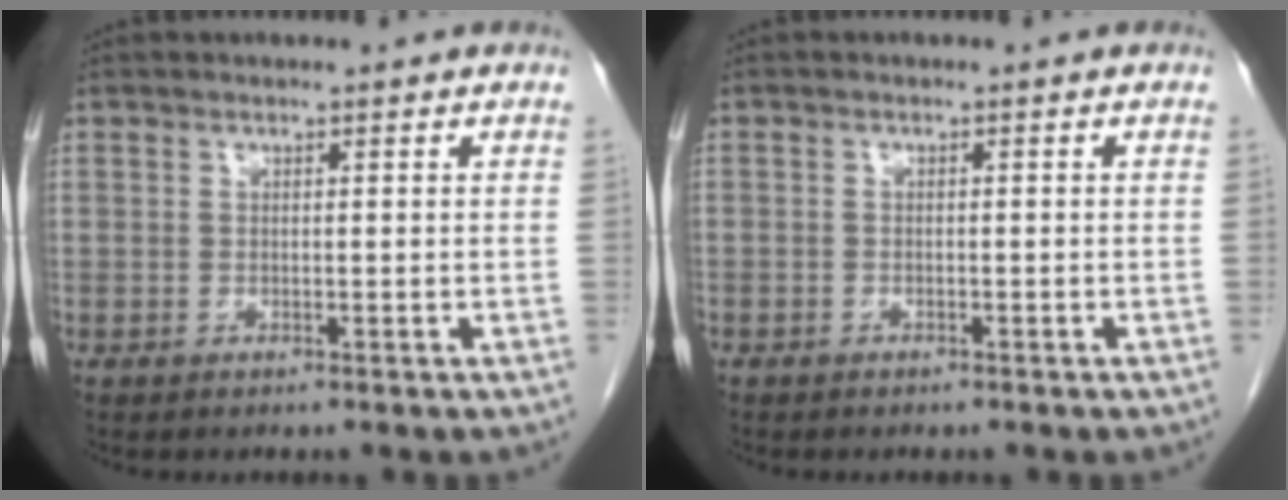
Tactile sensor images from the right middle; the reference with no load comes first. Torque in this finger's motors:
{"motor_torque": [1.11, -1.03, -0.28, -0.21]}